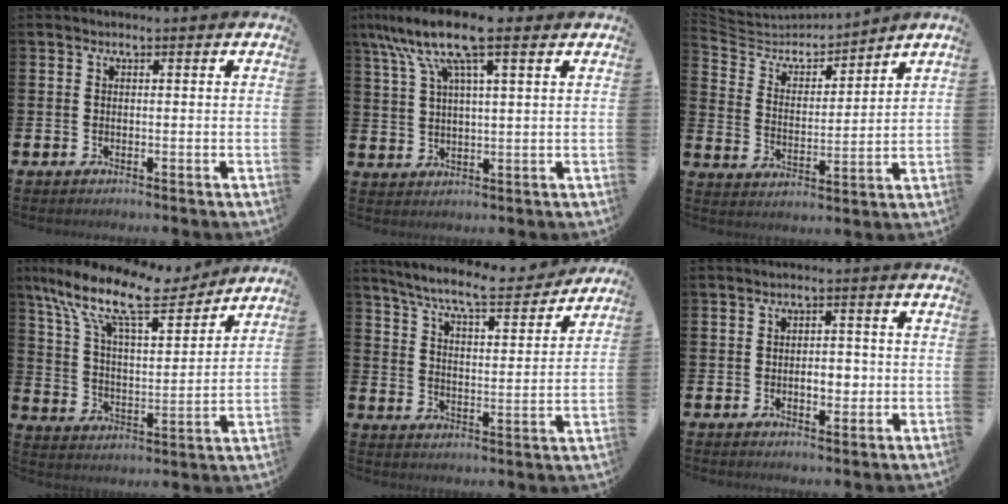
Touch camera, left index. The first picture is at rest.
{"total": 10.5, "force": [7.3, 2.3, 7.3], "torque": [-0.155, -0.013, 0.129]}
{"total": 5.9, "force": [5.6, 1.6, 0.7], "torque": [-0.050, -0.045, 0.096]}
{"total": 13.2, "force": [10.5, 4.3, 6.8], "torque": [-0.159, -0.057, 0.179]}
{"total": 8.0, "force": [7.3, 0.7, 3.1], "torque": [-0.091, -0.047, 0.125]}
{"total": 3.1, "force": [-0.5, 1.9, 2.4], "torque": [-0.019, -0.007, -0.018]}